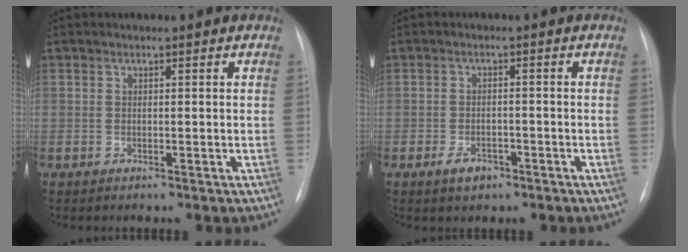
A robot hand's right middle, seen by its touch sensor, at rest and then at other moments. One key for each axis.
{"total": 3.1, "fx": -1.9, "fy": 1.8, "fz": 1.7, "tx": -0.031, "ty": 0.001, "tz": -0.024}